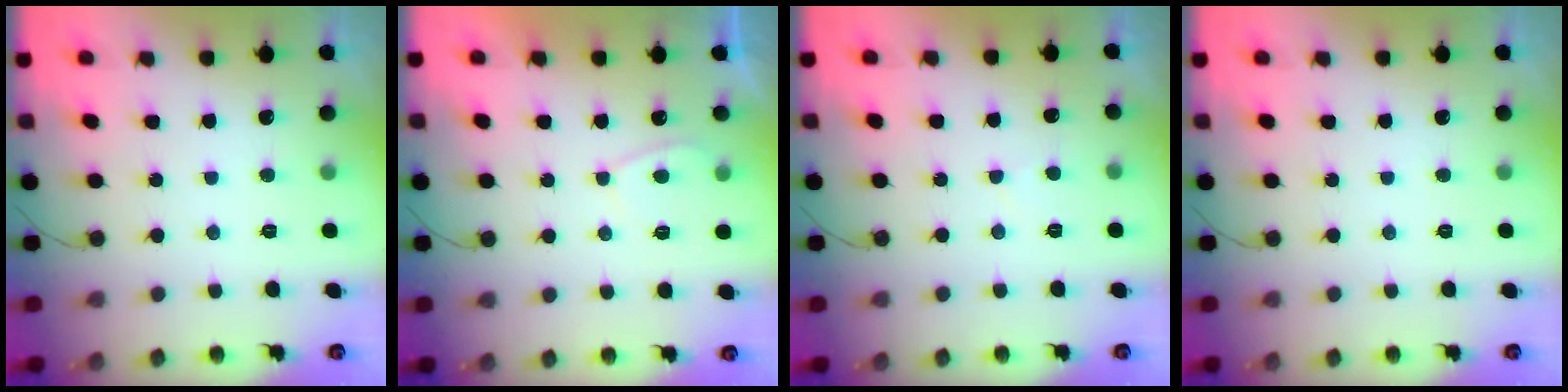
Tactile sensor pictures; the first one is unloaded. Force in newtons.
{"total": 2.2, "press": 2.2, "slide": 0.5}
{"total": 1.7, "press": 1.6, "slide": 0.4}
{"total": 0.0}